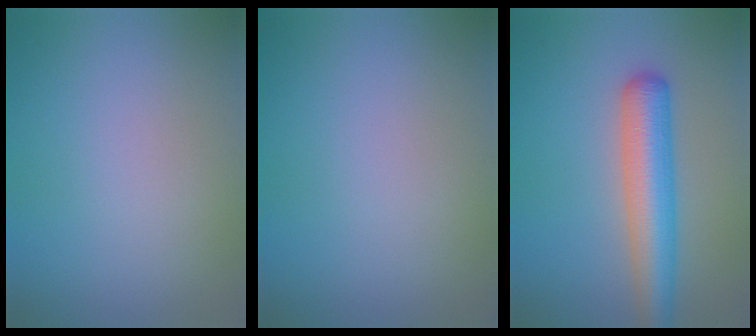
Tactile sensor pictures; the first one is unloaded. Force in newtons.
{"total": 0.0}
{"total": 5.9, "press": 5.9, "slide": 0.2}